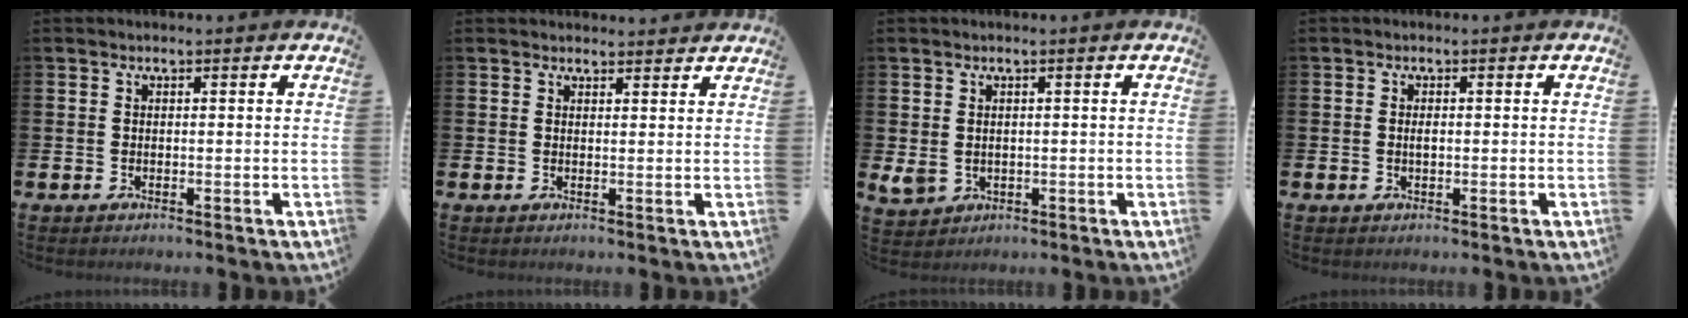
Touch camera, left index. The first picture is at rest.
{"total": 1.7, "force": [1.7, 0.3, -0.1], "torque": [0.011, -0.010, 0.028]}
{"total": 1.7, "force": [0.6, 1.3, 0.9], "torque": [-0.016, 0.001, 0.009]}
{"total": 0.8, "force": [0.1, 0.3, 0.8], "torque": [-0.009, -0.001, -0.001]}